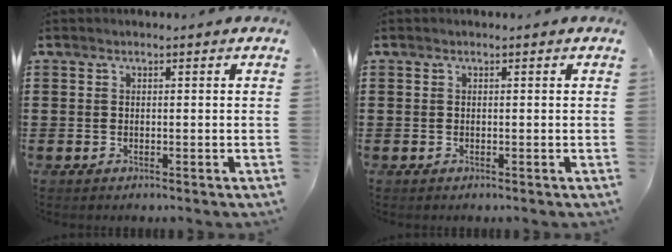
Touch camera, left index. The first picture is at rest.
{"total": 0.0}